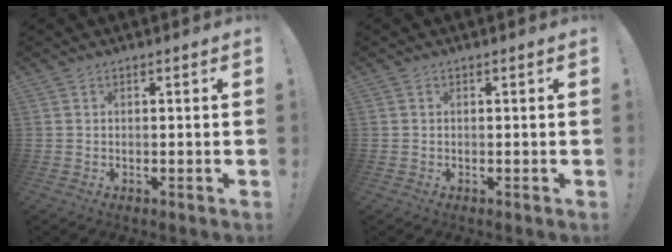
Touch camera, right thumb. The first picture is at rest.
{"total": 0.0}